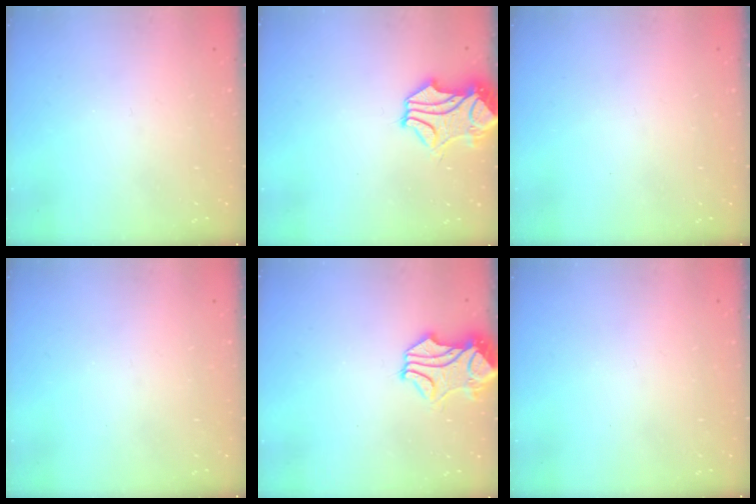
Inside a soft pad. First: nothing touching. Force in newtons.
{"total": 2.2, "press": 1.8, "slide": 1.3}
{"total": 0.0}
{"total": 0.0}
{"total": 1.7, "press": 1.2, "slide": 1.2}
{"total": 0.0}